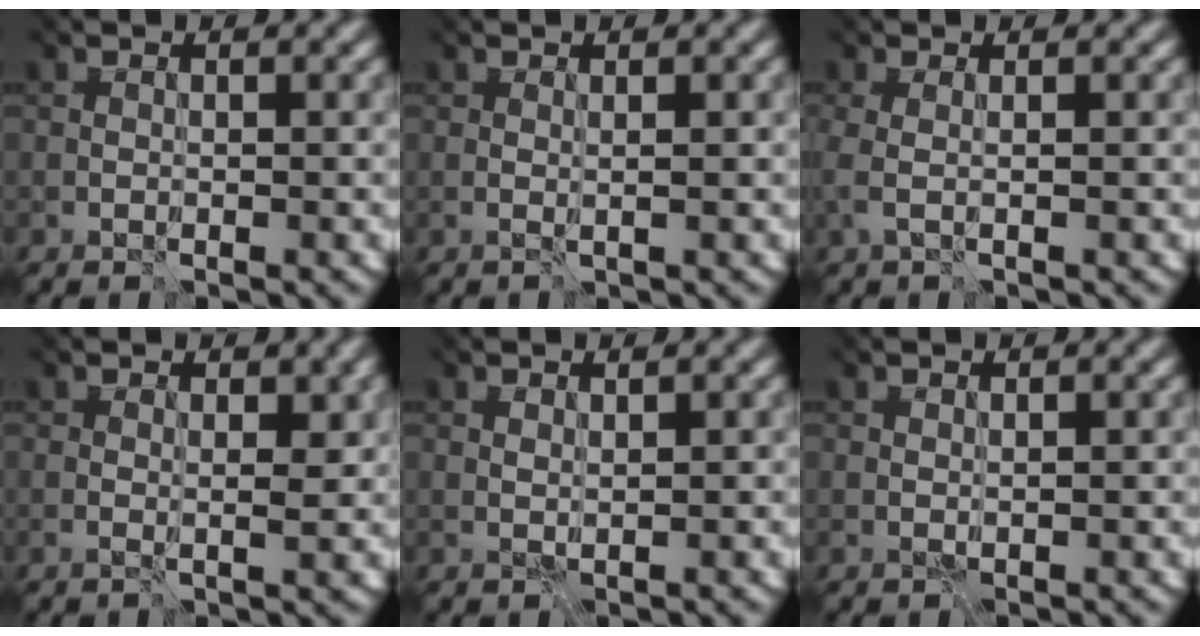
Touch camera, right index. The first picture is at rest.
{"total": 1.0, "force": [0.5, 0.3, 0.8], "torque": [-0.004, 0.013, 0.001]}
{"total": 1.5, "force": [0.3, 0.5, 1.4], "torque": [-0.017, 0.007, 0.003]}
{"total": 2.2, "force": [0.6, 0.9, 1.8], "torque": [-0.014, 0.009, 0.005]}
{"total": 1.9, "force": [1.6, 0.6, 0.8], "torque": [-0.015, 0.013, 0.025]}
{"total": 1.5, "force": [1.2, 0.6, 0.6], "torque": [-0.010, 0.008, 0.016]}